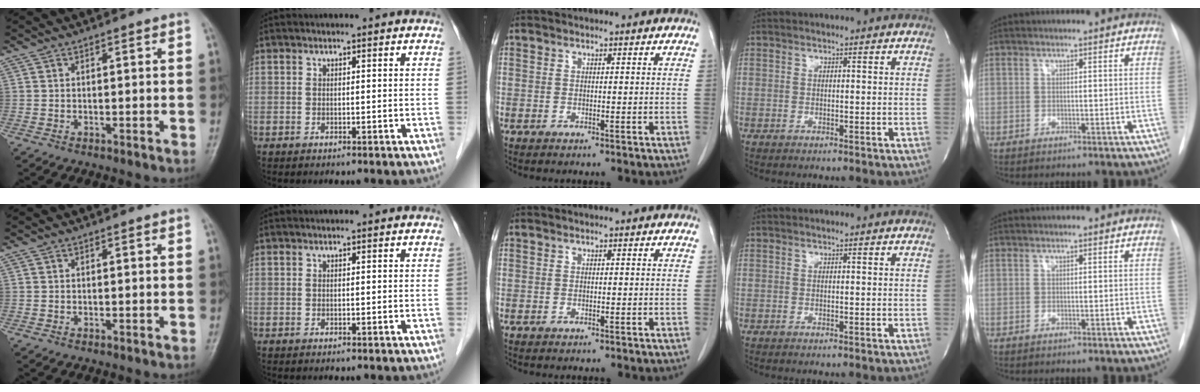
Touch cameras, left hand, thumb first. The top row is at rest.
{}